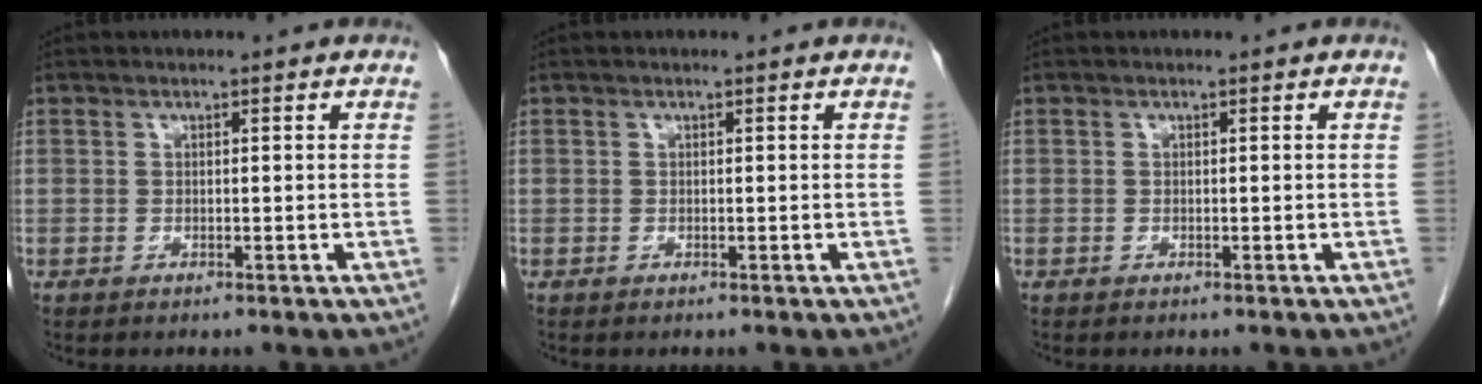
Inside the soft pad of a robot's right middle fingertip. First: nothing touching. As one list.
[{"total": 0.0}, {"total": 0.0}]